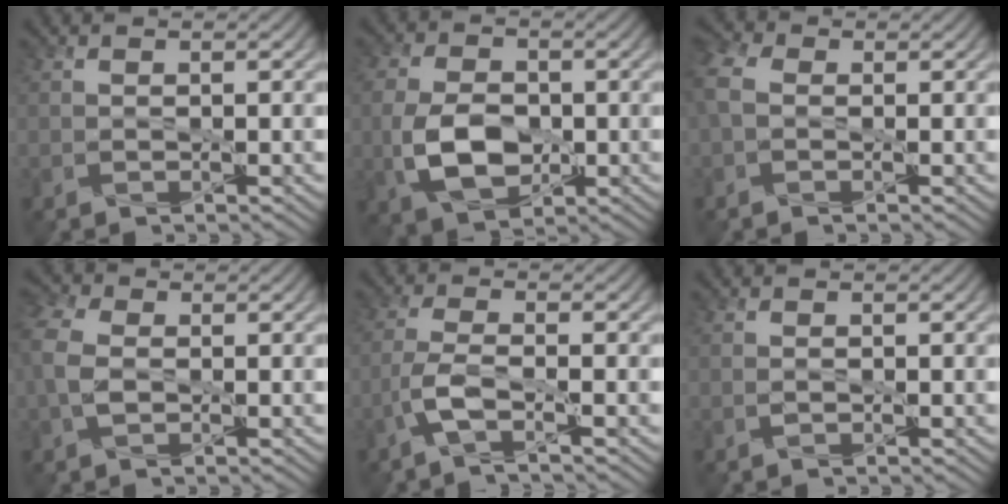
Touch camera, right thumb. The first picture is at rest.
{"total": 8.0, "force": [-1.7, 5.3, 5.8], "torque": [-0.136, -0.007, -0.037]}
{"total": 5.6, "force": [0.1, 4.0, 4.0], "torque": [-0.124, 0.012, -0.003]}
{"total": 6.2, "force": [-0.4, 4.3, 4.5], "torque": [-0.134, 0.004, -0.011]}
{"total": 3.8, "force": [-2.2, 0.7, 3.1], "torque": [-0.076, 0.007, -0.054]}
{"total": 0.7, "force": [-0.3, 0.4, 0.5], "torque": [-0.013, -0.001, -0.007]}